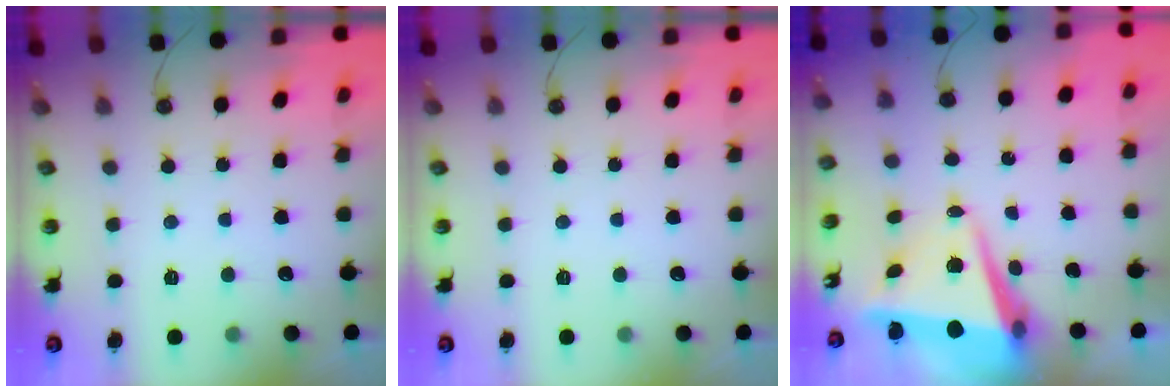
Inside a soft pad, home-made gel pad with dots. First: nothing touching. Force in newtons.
{"total": 0.0}
{"total": 8.1, "press": 7.8, "slide": 2.2}